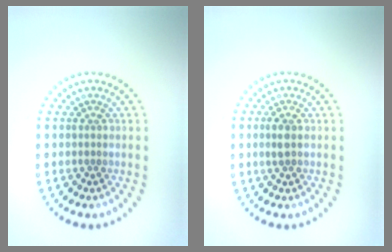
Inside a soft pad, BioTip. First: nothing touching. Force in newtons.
{"total": 1.4, "press": 1.4, "slide": 0.2}